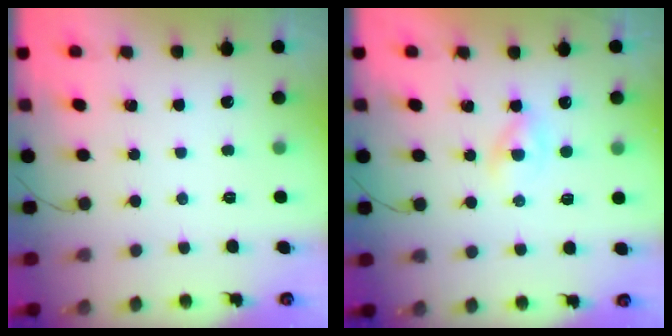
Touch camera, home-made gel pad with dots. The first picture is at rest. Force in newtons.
{"total": 1.9, "press": 1.6, "slide": 0.9}